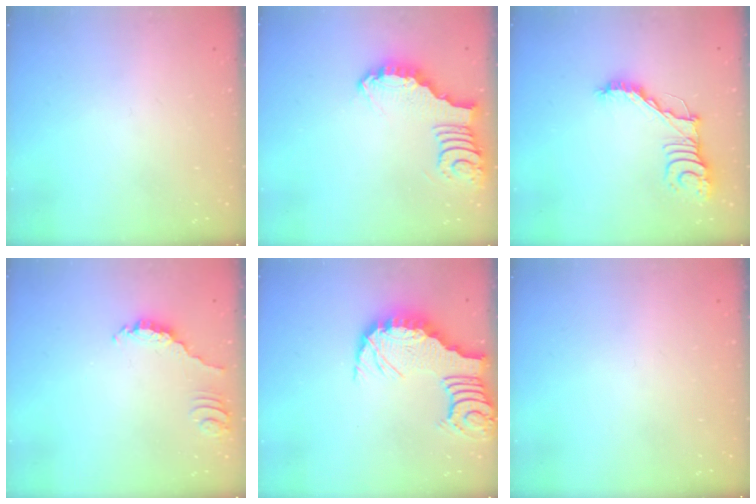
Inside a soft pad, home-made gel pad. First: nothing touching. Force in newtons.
{"total": 3.7, "press": 3.7, "slide": 0.1}
{"total": 13.1, "press": 13.1, "slide": 0.4}
{"total": 2.3, "press": 2.3, "slide": 0.2}
{"total": 7.1, "press": 7.0, "slide": 0.8}
{"total": 0.0}